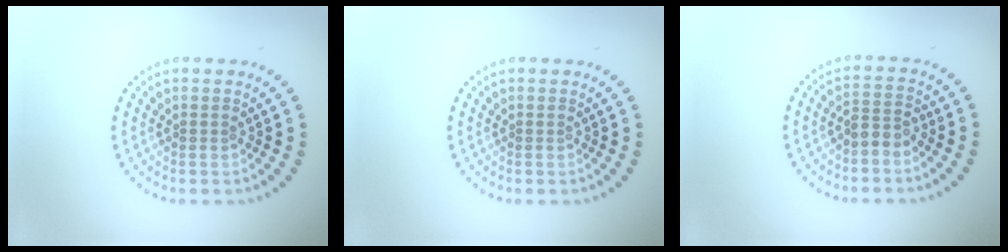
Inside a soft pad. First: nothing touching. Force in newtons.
{"total": 0.0}
{"total": 1.9, "press": 1.6, "slide": 1.0}